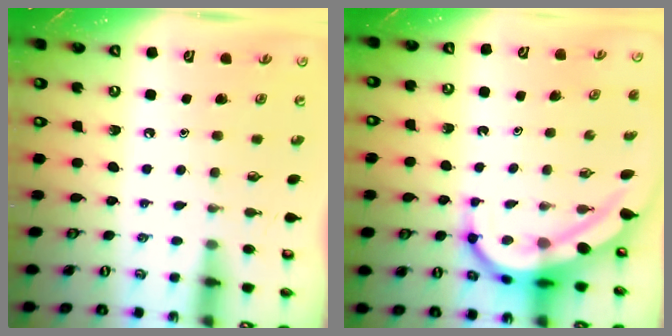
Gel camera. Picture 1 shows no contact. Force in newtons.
{"total": 10.3, "press": 10.3, "slide": 1.0}